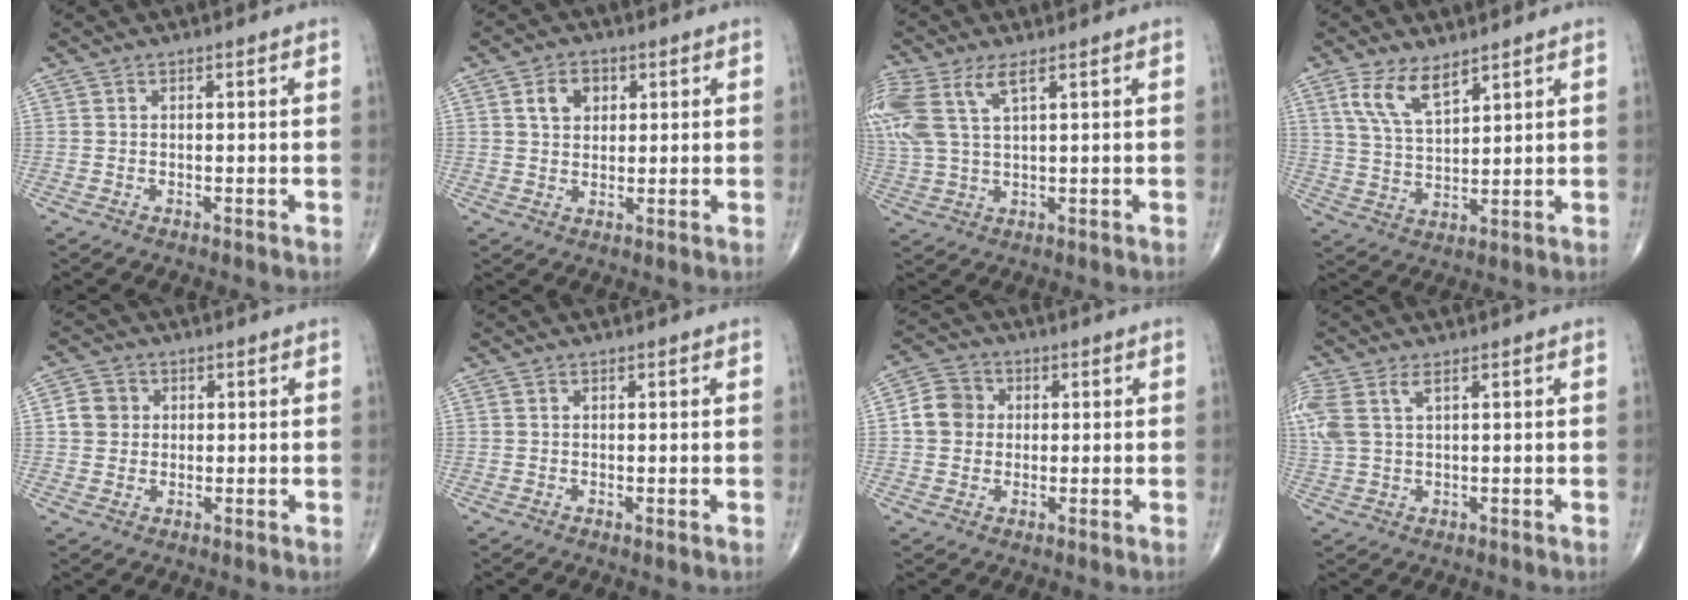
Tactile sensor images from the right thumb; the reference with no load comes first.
{"total": 5.0, "force": [1.8, 3.7, 2.8], "torque": [-0.028, -0.001, 0.028]}
{"total": 12.1, "force": [5.0, 5.2, 9.8], "torque": [-0.260, 0.004, 0.104]}
{"total": 7.6, "force": [4.9, 3.0, 5.0], "torque": [-0.088, -0.027, 0.101]}
{"total": 4.3, "force": [0.6, 4.0, 1.5], "torque": [-0.010, 0.005, 0.006]}
{"total": 0.0}
{"total": 6.2, "force": [0.5, 5.6, 2.5], "torque": [-0.031, 0.012, -0.002]}
{"total": 7.8, "force": [2.9, 3.9, 6.1], "torque": [-0.171, 0.017, 0.068]}